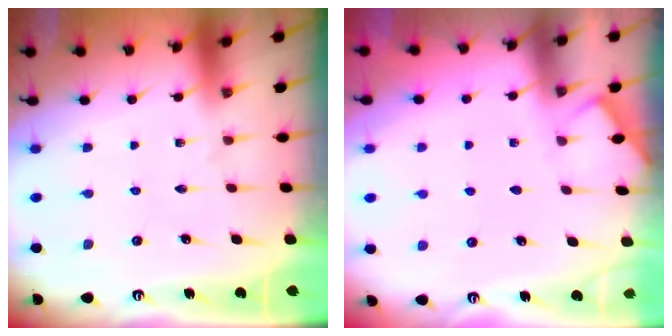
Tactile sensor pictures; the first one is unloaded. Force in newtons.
{"total": 3.0, "press": 2.9, "slide": 0.5}